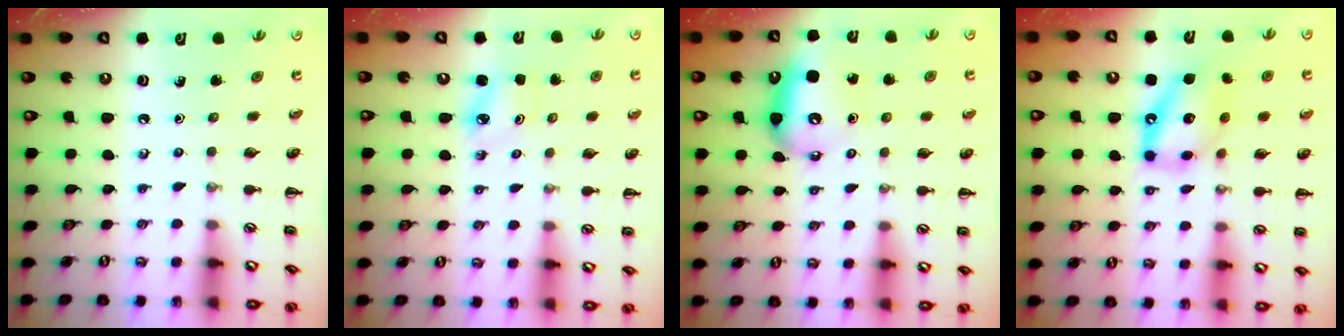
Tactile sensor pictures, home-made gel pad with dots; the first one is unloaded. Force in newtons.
{"total": 2.8, "press": 2.7, "slide": 0.4}
{"total": 8.6, "press": 8.5, "slide": 0.9}
{"total": 13.0, "press": 12.5, "slide": 3.5}